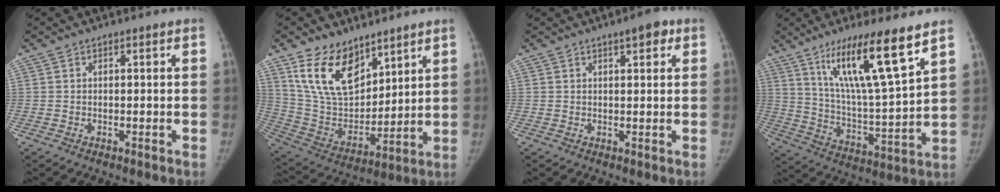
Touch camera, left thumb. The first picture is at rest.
{"total": 16.2, "force": [10.5, 8.9, 8.6], "torque": [-0.115, -0.058, 0.219]}
{"total": 3.6, "force": [1.9, 1.2, 2.8], "torque": [-0.027, -0.004, 0.022]}
{"total": 18.3, "force": [11.1, 1.9, 14.4], "torque": [-0.236, -0.060, 0.201]}